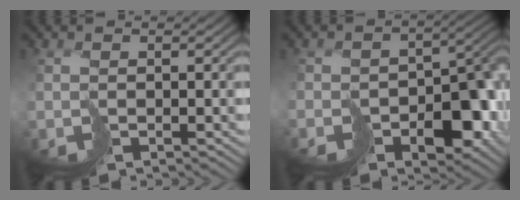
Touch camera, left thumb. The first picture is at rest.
{"total": 9.4, "force": [-5.0, 6.0, 5.3], "torque": [-0.047, -0.022, -0.064]}